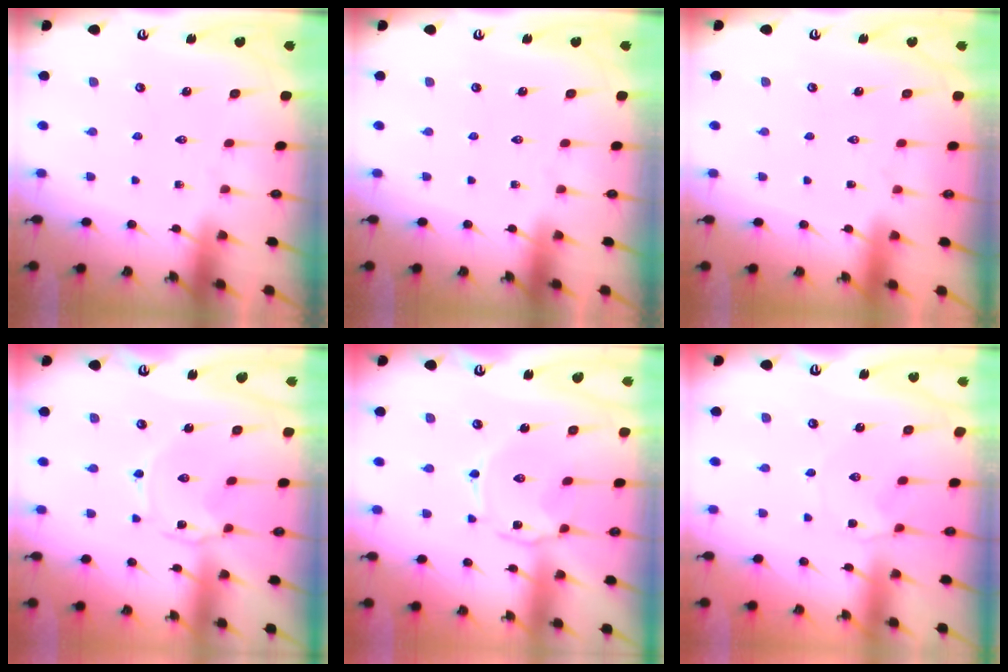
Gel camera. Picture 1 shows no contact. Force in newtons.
{"total": 0.0}
{"total": 1.6, "press": 1.6, "slide": 0.1}
{"total": 0.0}
{"total": 1.7, "press": 1.7, "slide": 0.4}
{"total": 1.8, "press": 1.8, "slide": 0.4}